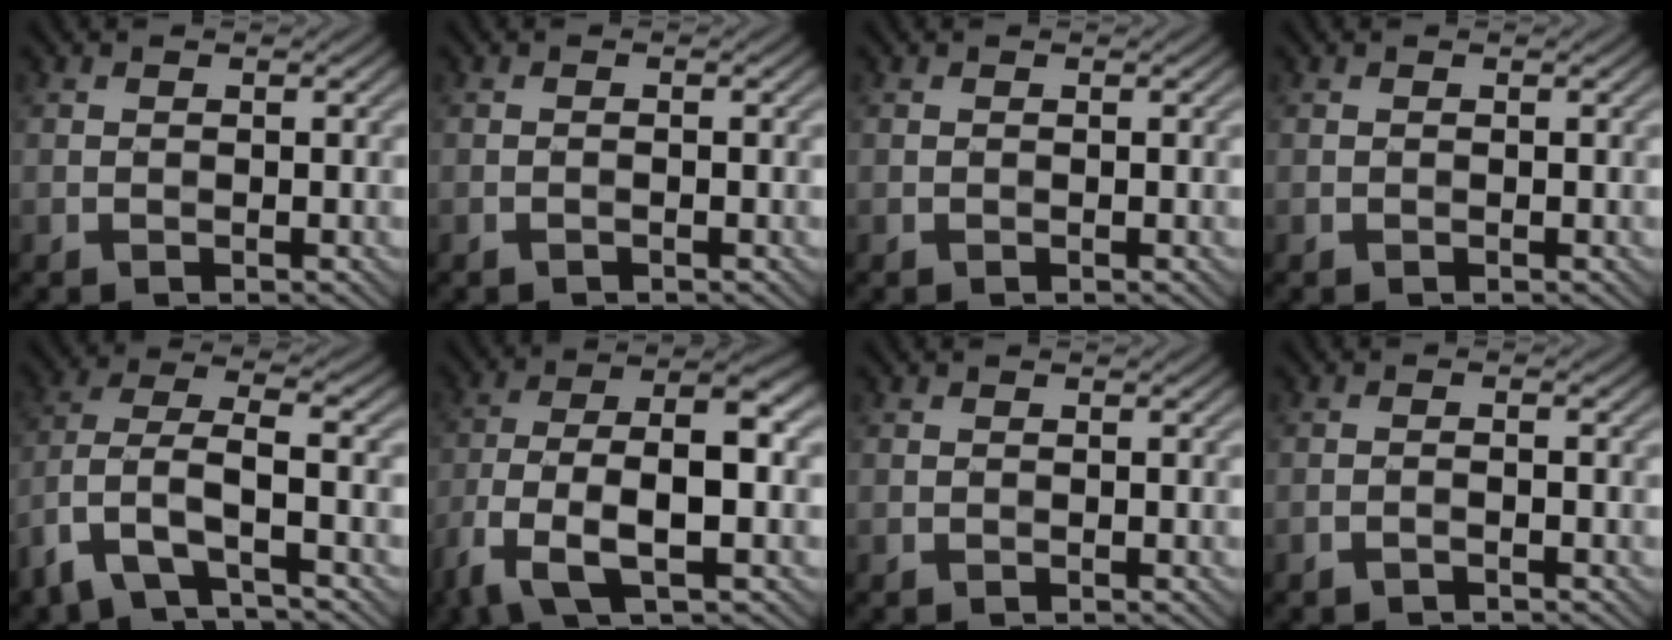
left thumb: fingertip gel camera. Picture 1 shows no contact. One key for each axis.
{"total": 0.5, "fx": -0.3, "fy": 0.0, "fz": 0.4, "tx": -0.008, "ty": 0.001, "tz": -0.007}
{"total": 0.0}
{"total": 0.0}
{"total": 8.5, "fx": -4.2, "fy": 3.1, "fz": 6.7, "tx": -0.155, "ty": 0.001, "tz": -0.095}
{"total": 11.2, "fx": -4.0, "fy": 4.1, "fz": 9.7, "tx": -0.185, "ty": 0.004, "tz": -0.079}
{"total": 0.0}
{"total": 1.1, "fx": -0.7, "fy": 0.0, "fz": 0.8, "tx": -0.015, "ty": 0.005, "tz": -0.017}